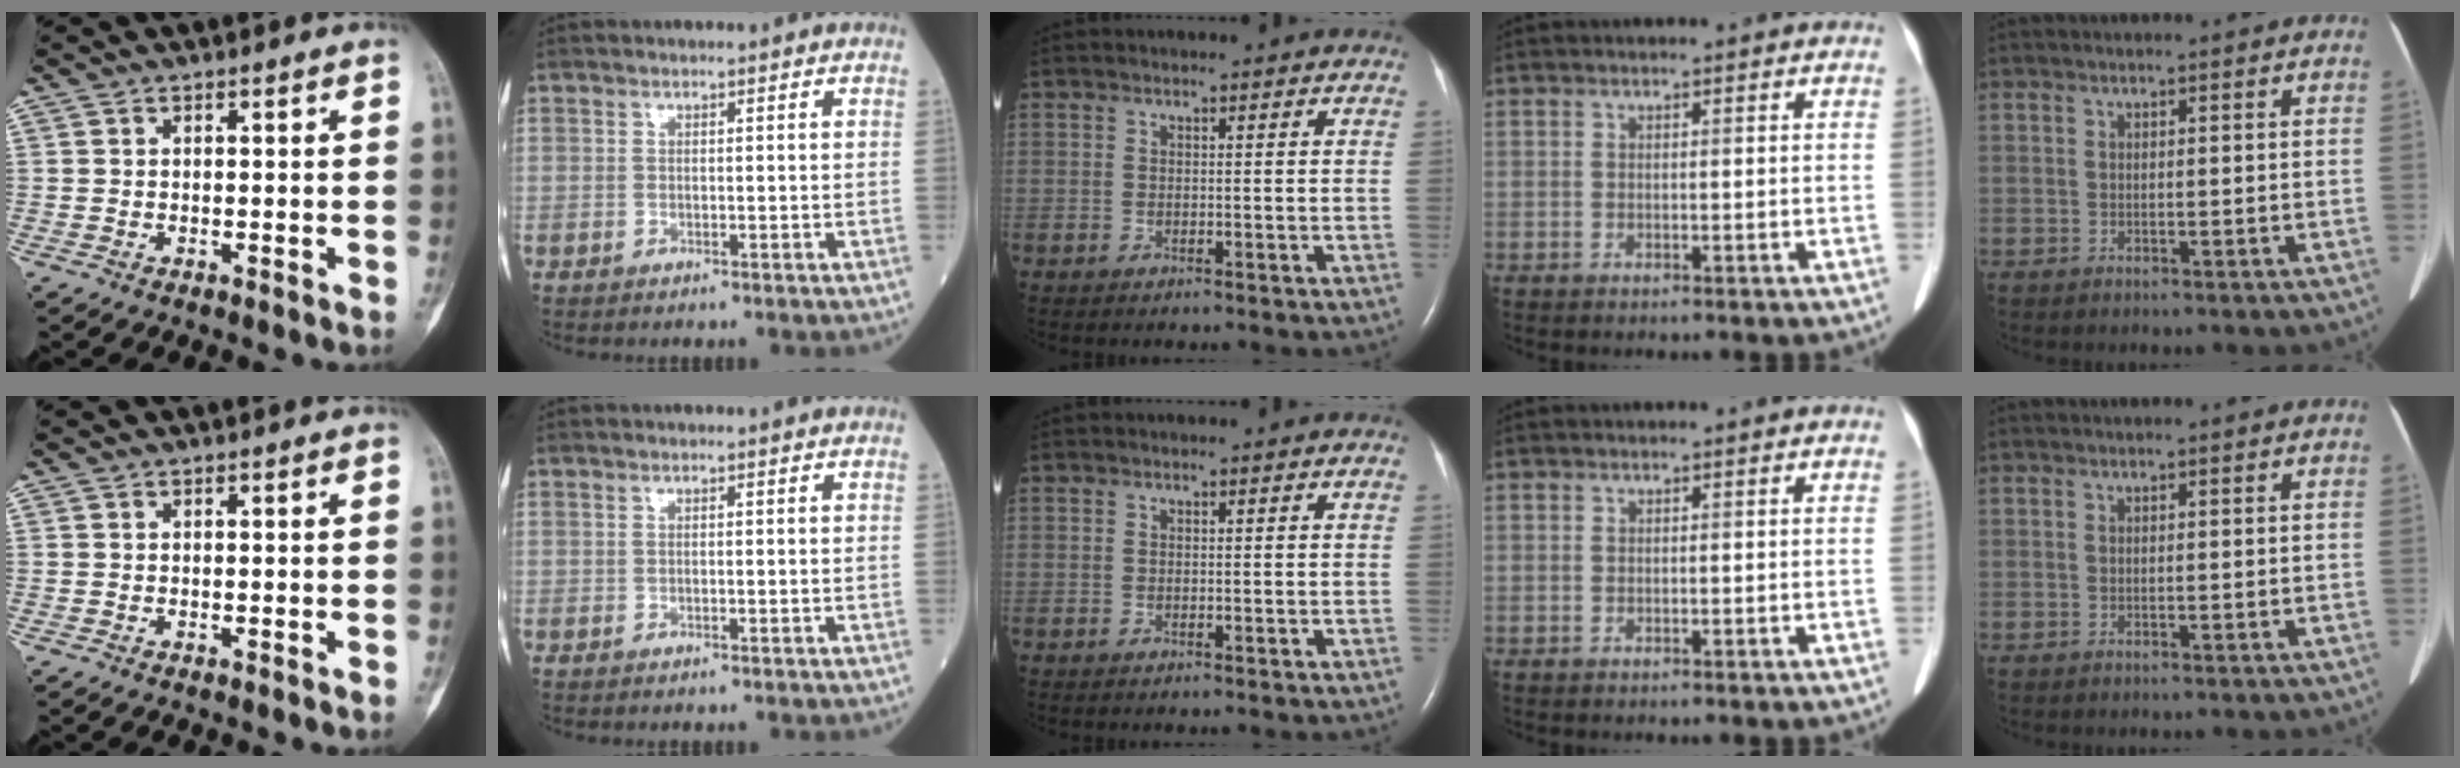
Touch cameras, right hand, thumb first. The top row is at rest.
{}